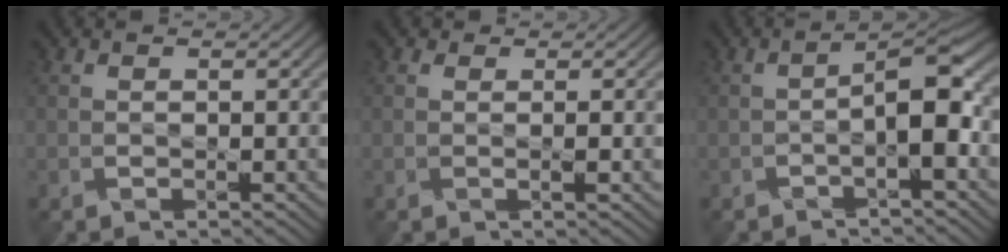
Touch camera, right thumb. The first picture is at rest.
{"total": 1.5, "force": [0.0, 0.5, 1.4], "torque": [-0.022, 0.002, -0.003]}
{"total": 5.6, "force": [-1.7, 1.3, 5.2], "torque": [-0.077, 0.016, -0.031]}